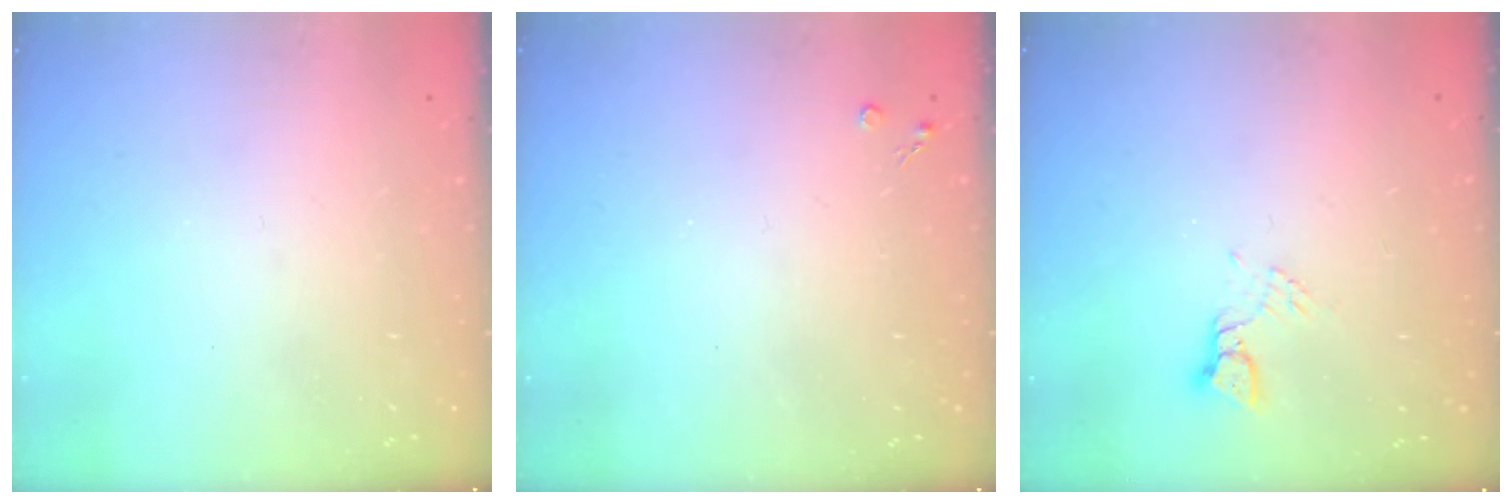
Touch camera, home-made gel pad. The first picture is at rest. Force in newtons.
{"total": 2.1, "press": 2.1, "slide": 0.4}
{"total": 2.7, "press": 2.7, "slide": 0.2}